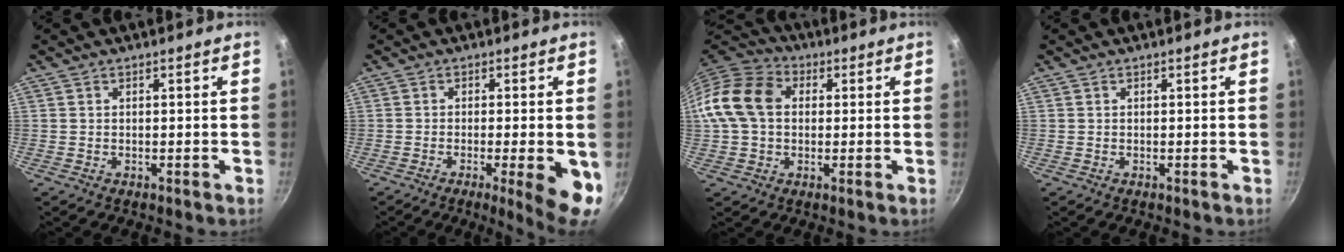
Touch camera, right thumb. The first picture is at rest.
{"total": 9.0, "force": [-2.4, 1.6, 8.6], "torque": [-0.110, -0.001, -0.030]}
{"total": 12.9, "force": [1.4, 9.8, 8.4], "torque": [-0.138, 0.026, 0.009]}
{"total": 0.0}